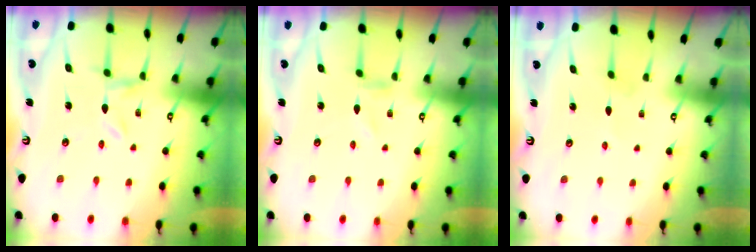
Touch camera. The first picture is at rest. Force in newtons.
{"total": 0.8, "press": 0.8, "slide": 0.1}
{"total": 0.8, "press": 0.8, "slide": 0.2}